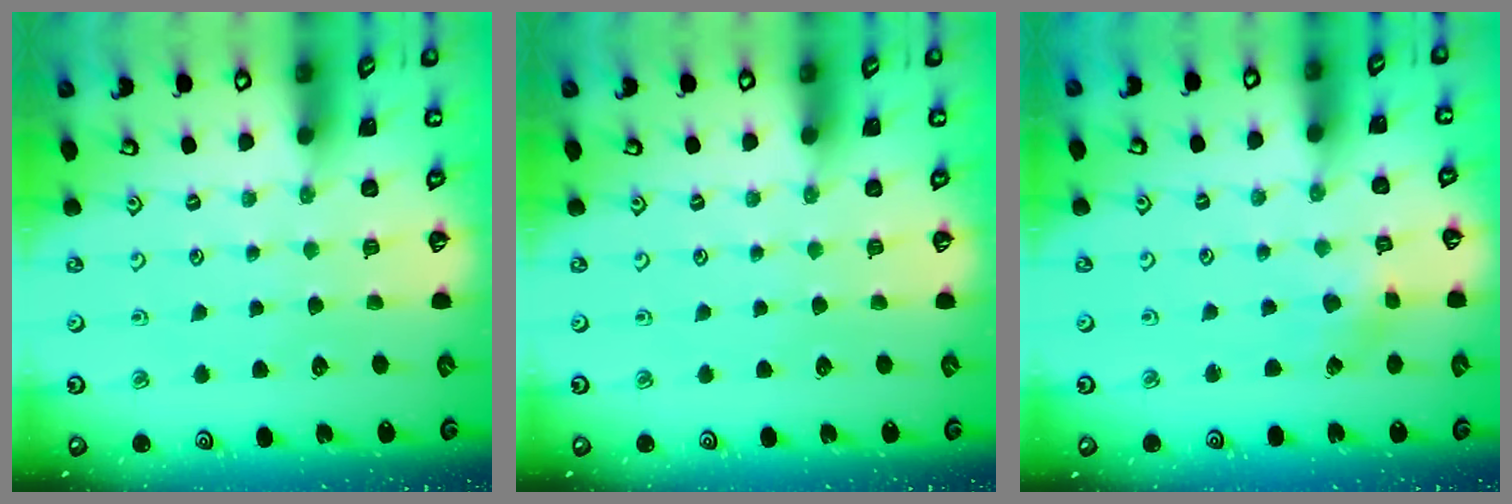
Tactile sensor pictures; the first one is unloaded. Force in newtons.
{"total": 0.0}
{"total": 2.3, "press": 2.3, "slide": 0.2}